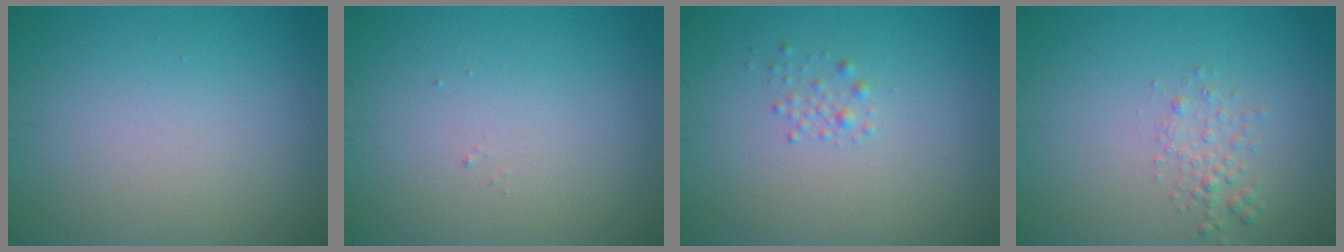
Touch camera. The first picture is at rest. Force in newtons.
{"total": 0.0}
{"total": 0.9, "press": 0.9, "slide": 0.0}
{"total": 1.6, "press": 1.6, "slide": 0.1}